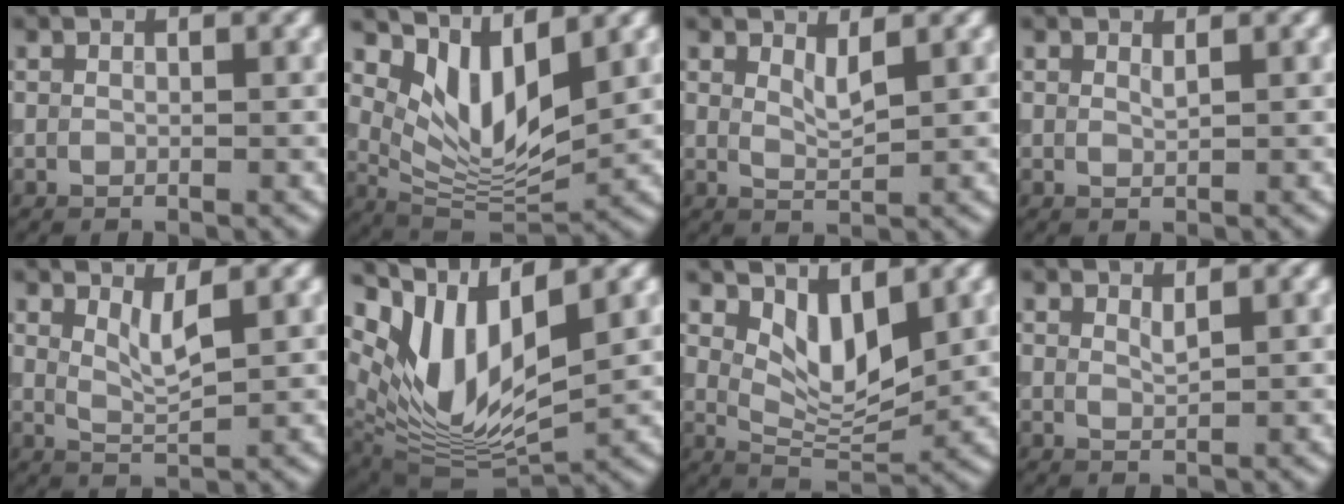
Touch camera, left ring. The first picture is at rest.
{"total": 6.6, "force": [3.2, 2.8, 5.0], "torque": [-0.098, -0.021, 0.060]}
{"total": 1.5, "force": [1.0, 0.3, 1.1], "torque": [-0.023, -0.005, 0.019]}
{"total": 0.6, "force": [0.4, 0.1, 0.4], "torque": [-0.007, -0.001, 0.009]}
{"total": 2.2, "force": [1.2, 0.5, 1.7], "torque": [-0.035, -0.009, 0.026]}
{"total": 9.9, "force": [4.0, 4.3, 8.0], "torque": [-0.168, -0.002, 0.078]}
{"total": 4.2, "force": [2.2, 1.8, 3.2], "torque": [-0.064, -0.016, 0.042]}
{"total": 0.9, "force": [0.6, 0.2, 0.6], "torque": [-0.012, -0.002, 0.013]}